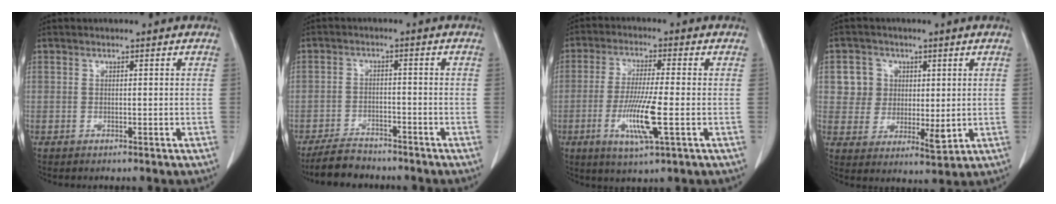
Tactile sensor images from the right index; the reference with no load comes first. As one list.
[{"total": 5.5, "force": [-5.0, 2.1, 1.3], "torque": [-0.025, -0.007, -0.089]}, {"total": 9.4, "force": [-2.6, 0.4, 9.0], "torque": [-0.174, -0.017, -0.050]}, {"total": 7.3, "force": [2.4, 6.5, 2.3], "torque": [-0.037, 0.010, 0.053]}]